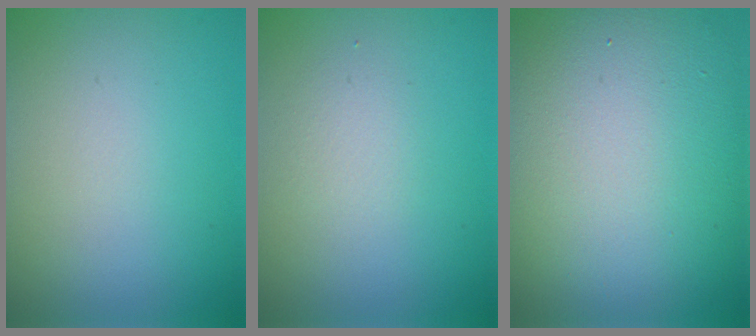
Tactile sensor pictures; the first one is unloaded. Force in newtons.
{"total": 1.3, "press": 1.3, "slide": 0.1}
{"total": 15.4, "press": 15.4, "slide": 0.9}